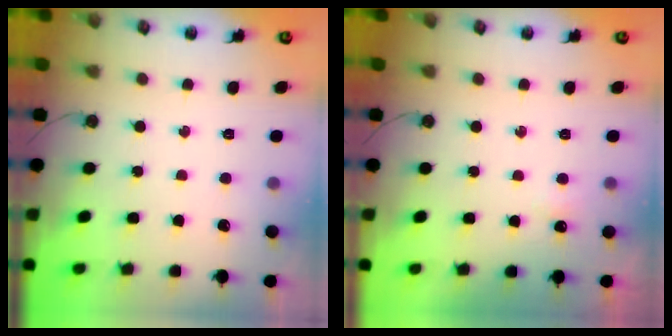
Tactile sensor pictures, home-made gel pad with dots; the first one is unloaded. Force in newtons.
{"total": 2.8, "press": 2.7, "slide": 0.5}